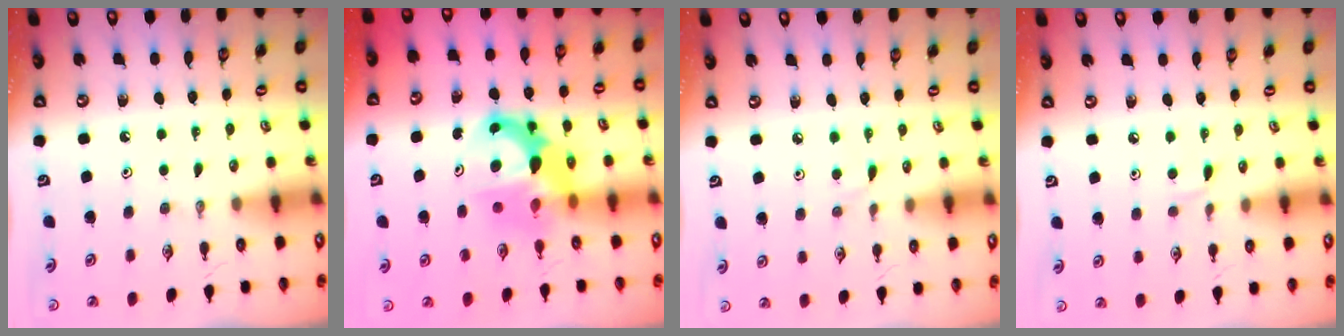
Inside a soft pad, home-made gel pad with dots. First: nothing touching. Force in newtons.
{"total": 9.6, "press": 9.5, "slide": 0.5}
{"total": 2.2, "press": 2.2, "slide": 0.3}
{"total": 3.7, "press": 3.6, "slide": 0.5}